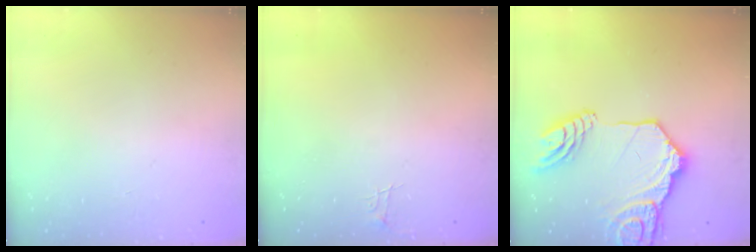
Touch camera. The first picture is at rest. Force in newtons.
{"total": 3.8, "press": 3.8, "slide": 0.4}
{"total": 20.0, "press": 19.8, "slide": 2.6}